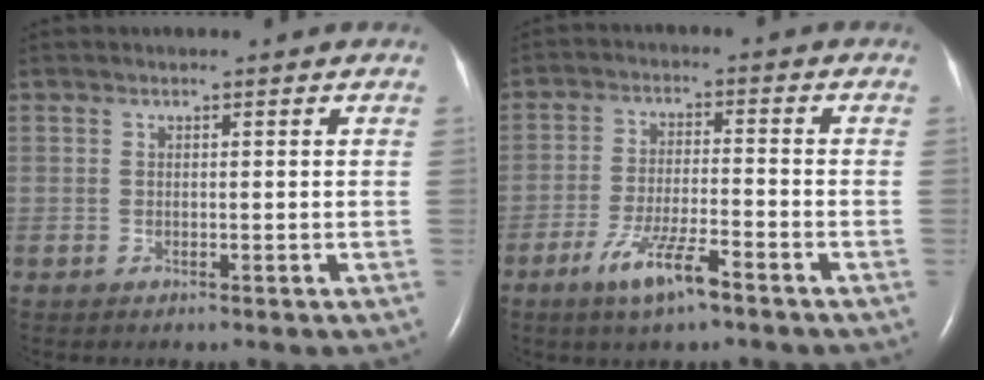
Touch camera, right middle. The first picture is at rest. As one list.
[{"total": 7.3, "force": [-4.7, 0.8, 5.6], "torque": [-0.115, -0.010, -0.083]}]